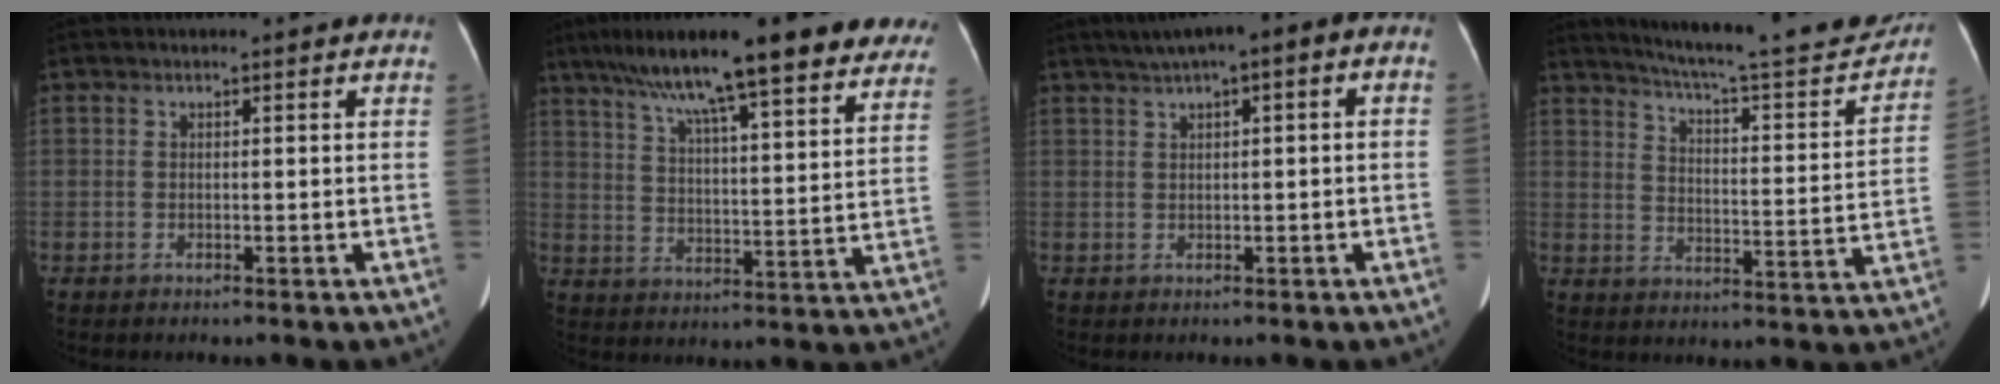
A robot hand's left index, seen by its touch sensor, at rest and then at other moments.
{"total": 25.0, "force": [19.2, 3.7, 15.6], "torque": [-0.242, 0.040, 0.260]}
{"total": 7.5, "force": [2.9, 1.8, 6.7], "torque": [-0.105, 0.040, 0.036]}
{"total": 22.2, "force": [20.2, 2.2, 8.9], "torque": [-0.137, -0.040, 0.262]}